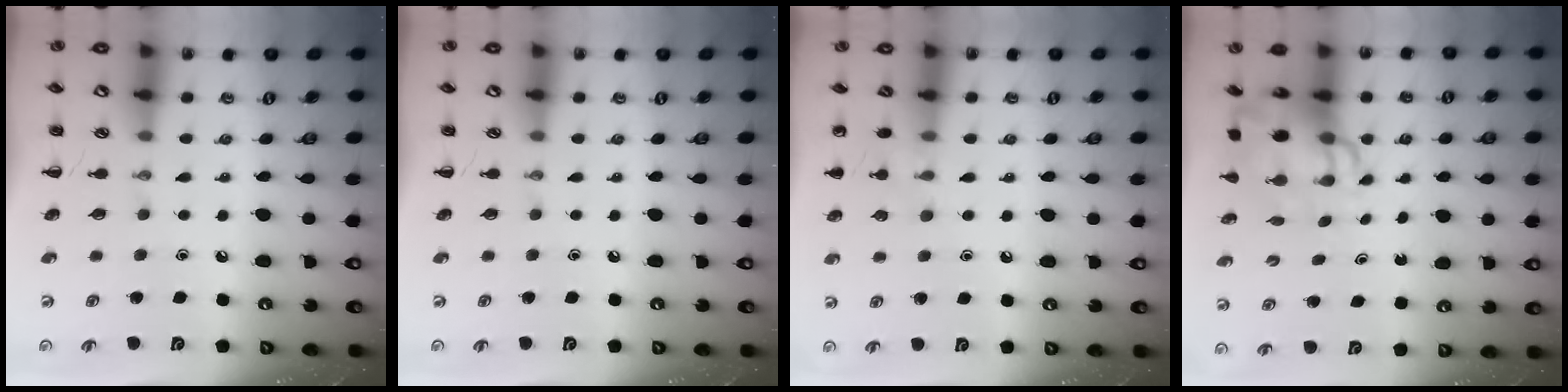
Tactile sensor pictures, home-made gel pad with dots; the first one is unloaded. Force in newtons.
{"total": 0.0}
{"total": 6.9, "press": 6.5, "slide": 2.2}
{"total": 7.6, "press": 7.2, "slide": 2.2}